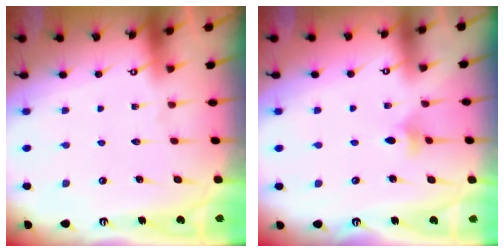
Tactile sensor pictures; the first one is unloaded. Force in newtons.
{"total": 4.7, "press": 4.6, "slide": 0.7}